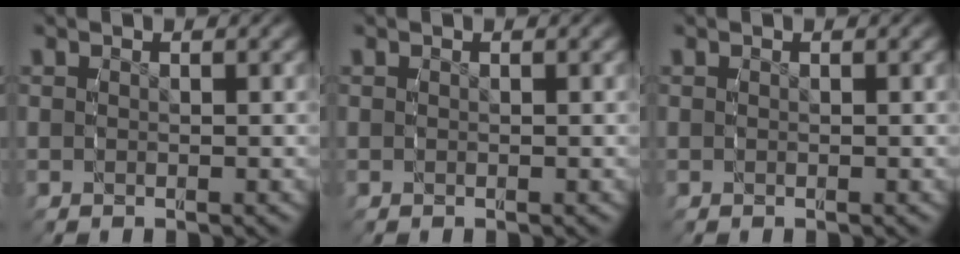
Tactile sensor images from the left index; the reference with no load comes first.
{"total": 0.0}
{"total": 0.0}